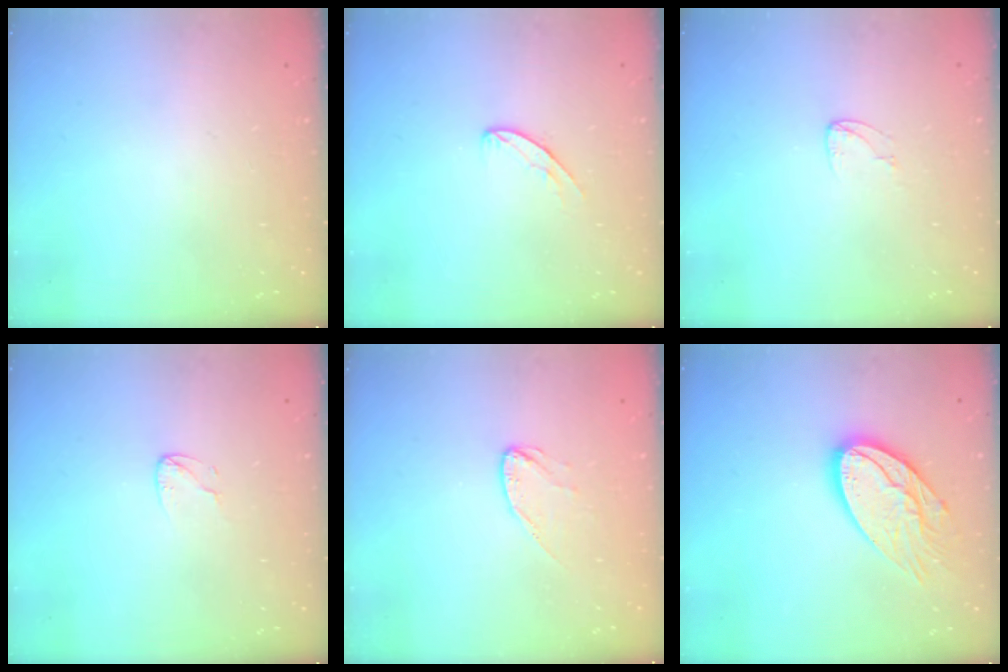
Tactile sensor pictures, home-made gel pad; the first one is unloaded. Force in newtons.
{"total": 6.0, "press": 6.0, "slide": 0.4}
{"total": 3.9, "press": 3.8, "slide": 0.2}
{"total": 4.0, "press": 3.9, "slide": 0.3}
{"total": 5.8, "press": 5.7, "slide": 0.5}
{"total": 14.3, "press": 14.3, "slide": 0.7}